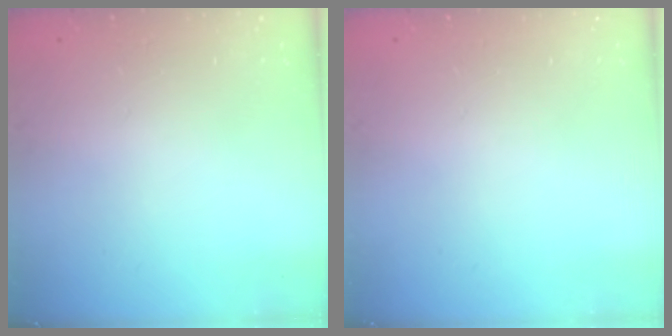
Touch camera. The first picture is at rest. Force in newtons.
{"total": 0.0}